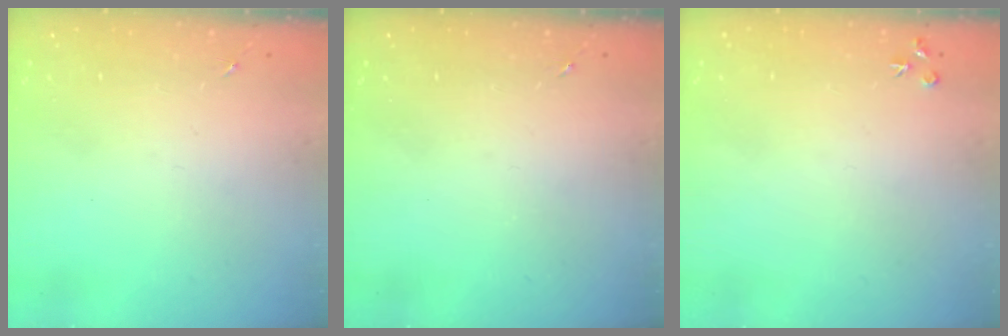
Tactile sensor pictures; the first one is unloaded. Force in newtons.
{"total": 0.0}
{"total": 3.5, "press": 3.5, "slide": 0.4}